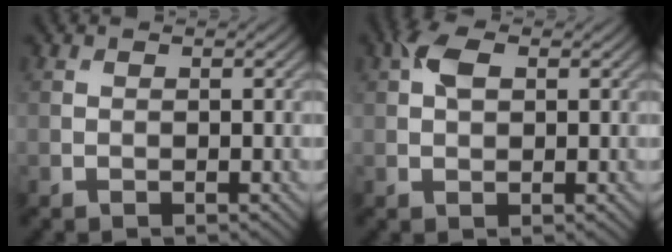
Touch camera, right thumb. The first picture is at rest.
{"total": 3.4, "force": [1.1, 1.9, 2.5], "torque": [-0.056, 0.009, 0.016]}